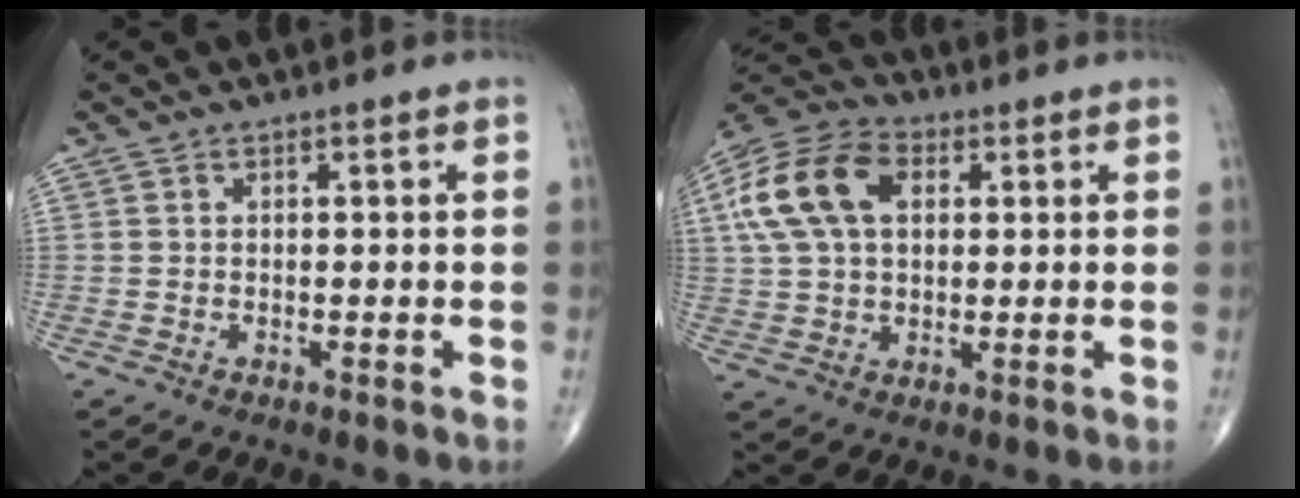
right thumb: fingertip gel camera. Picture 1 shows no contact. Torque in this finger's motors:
{"motor_torque": [0.61, 1.61, 0.45, -0.43, 0.25]}